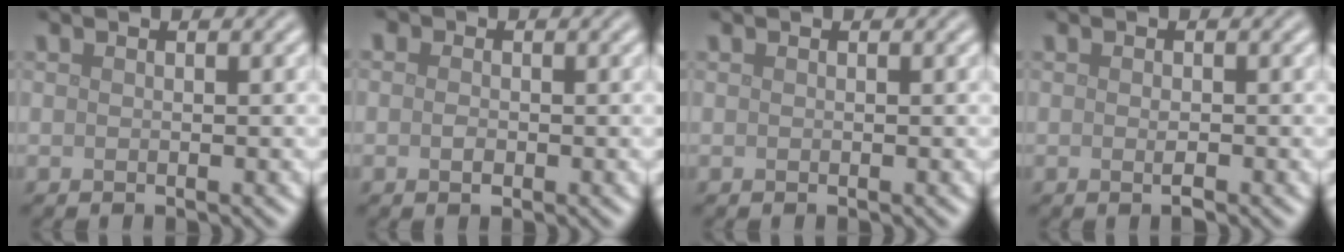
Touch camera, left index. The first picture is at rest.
{"total": 1.4, "force": [-0.1, 1.0, 1.0], "torque": [-0.016, 0.002, -0.010]}
{"total": 0.0}
{"total": 1.0, "force": [-0.3, 0.3, 0.9], "torque": [-0.016, 0.000, -0.004]}